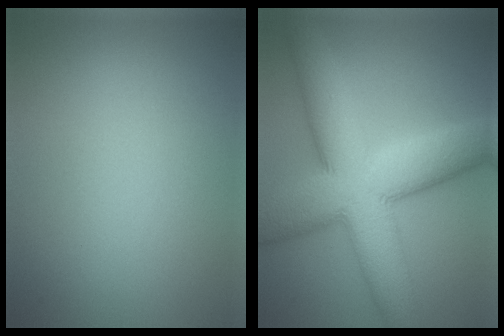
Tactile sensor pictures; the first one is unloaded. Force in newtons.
{"total": 12.0, "press": 12.0, "slide": 0.4}